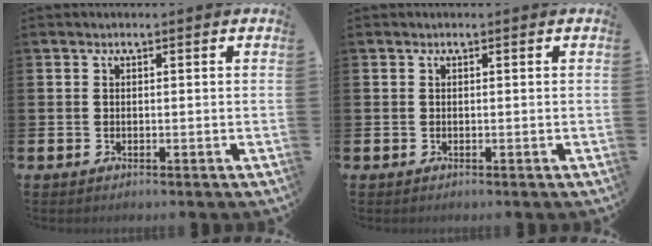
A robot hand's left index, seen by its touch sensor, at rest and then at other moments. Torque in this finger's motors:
{"motor_torque": [0.01, 0.00, 0.00, -0.01]}